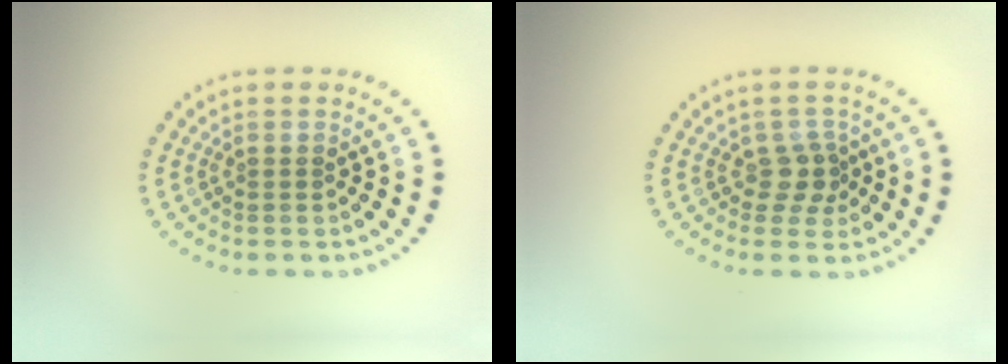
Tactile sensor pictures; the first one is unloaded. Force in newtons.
{"total": 2.0, "press": 1.6, "slide": 1.2}